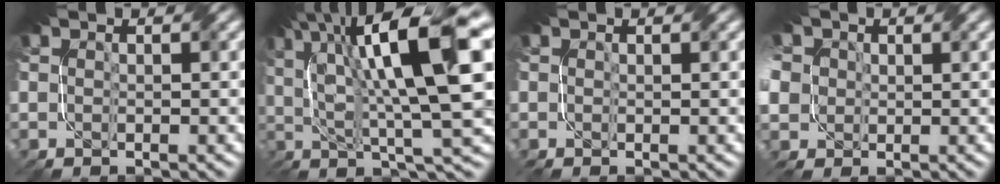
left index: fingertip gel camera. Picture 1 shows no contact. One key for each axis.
{"total": 15.0, "fx": 4.8, "fy": 3.6, "fz": 13.7, "tx": -0.220, "ty": 0.019, "tz": 0.082}
{"total": 0.0}
{"total": 5.6, "fx": 0.8, "fy": 4.8, "fz": 2.7, "tx": -0.078, "ty": 0.018, "tz": 0.011}